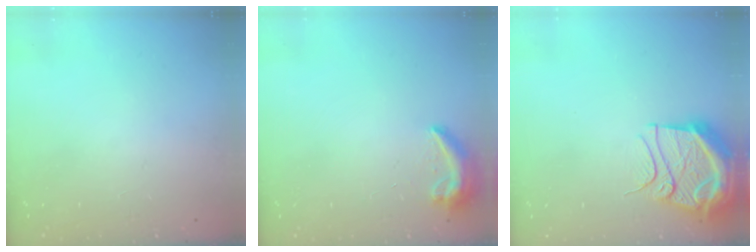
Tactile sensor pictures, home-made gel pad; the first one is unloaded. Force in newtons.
{"total": 7.6, "press": 7.6, "slide": 0.7}
{"total": 14.2, "press": 14.1, "slide": 1.2}